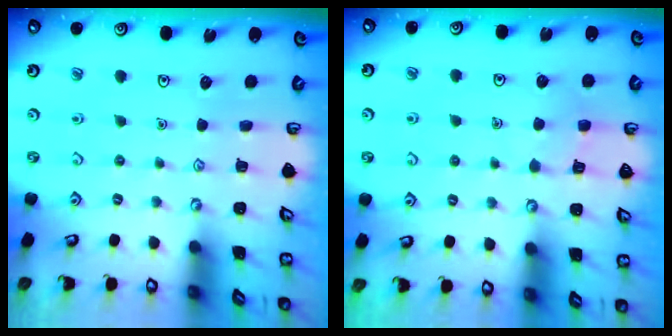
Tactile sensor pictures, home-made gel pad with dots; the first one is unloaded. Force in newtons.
{"total": 5.7, "press": 5.7, "slide": 0.5}